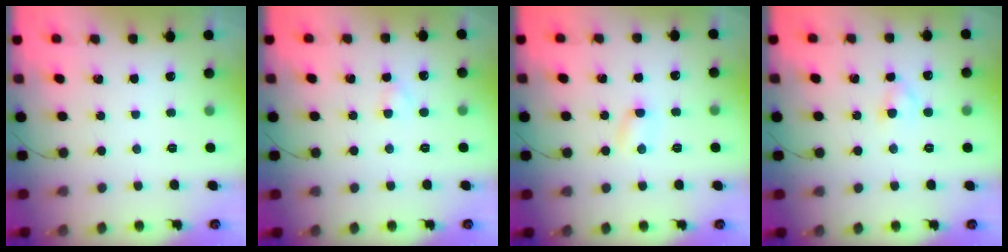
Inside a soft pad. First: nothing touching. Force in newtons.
{"total": 2.2, "press": 2.0, "slide": 0.9}
{"total": 2.4, "press": 2.3, "slide": 0.7}
{"total": 2.8, "press": 2.6, "slide": 1.1}